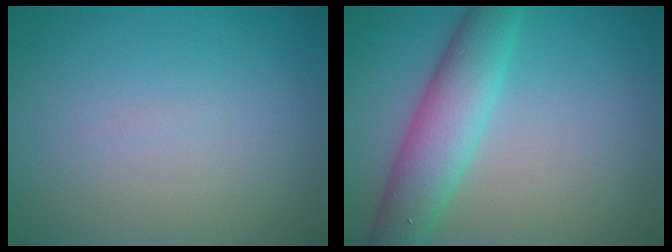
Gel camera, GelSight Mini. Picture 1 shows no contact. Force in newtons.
{"total": 5.7, "press": 5.7, "slide": 0.0}